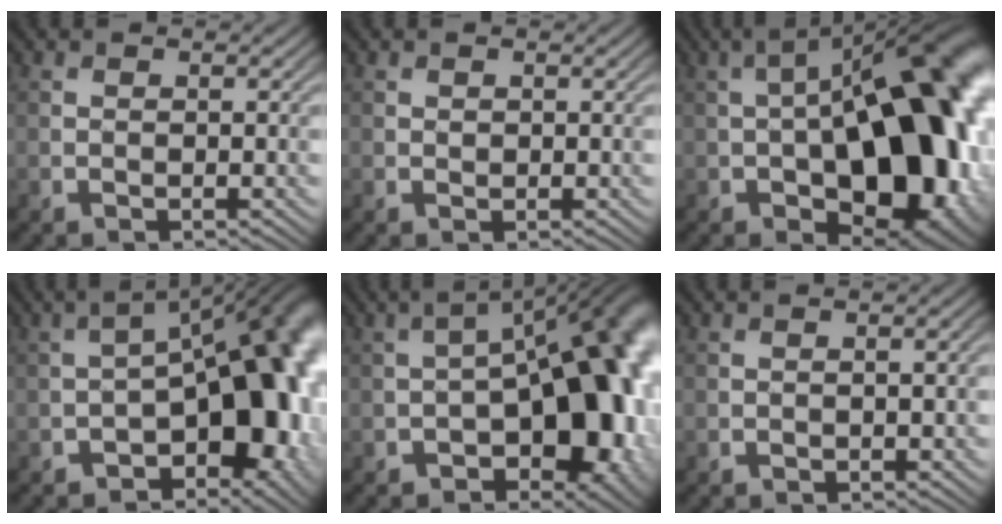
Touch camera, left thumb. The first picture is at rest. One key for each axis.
{"total": 0.5, "fx": 0.3, "fy": 0.4, "fz": 0.2, "tx": -0.002, "ty": -0.004, "tz": 0.006}
{"total": 21.2, "fx": -2.0, "fy": 11.3, "fz": 17.8, "tx": -0.229, "ty": -0.006, "tz": -0.032}
{"total": 16.2, "fx": -4.1, "fy": 8.3, "fz": 13.3, "tx": -0.142, "ty": -0.006, "tz": -0.062}
{"total": 17.7, "fx": -3.5, "fy": 9.6, "fz": 14.5, "tx": -0.159, "ty": -0.015, "tz": -0.051}
{"total": 1.2, "fx": -0.3, "fy": 0.4, "fz": 1.1, "tx": -0.017, "ty": 0.002, "tz": -0.003}